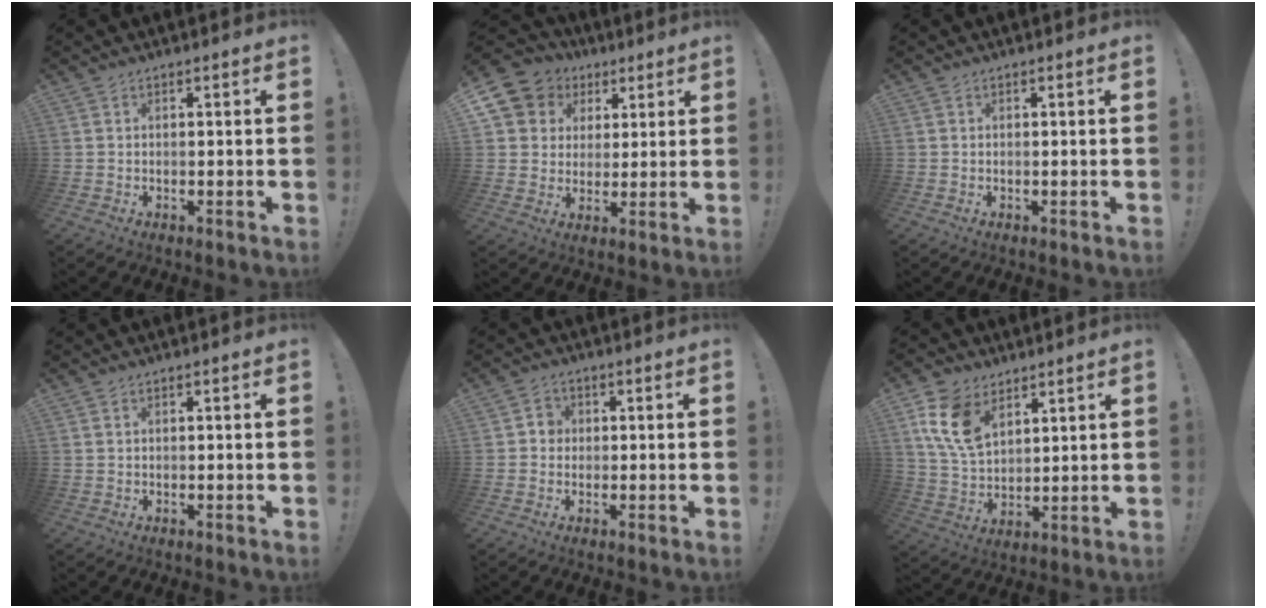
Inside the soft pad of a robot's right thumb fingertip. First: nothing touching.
{"total": 9.8, "force": [4.1, 8.4, 2.7], "torque": [-0.037, -0.027, 0.084]}
{"total": 0.0}
{"total": 0.5, "force": [0.3, 0.2, 0.4], "torque": [-0.014, 0.003, 0.006]}
{"total": 3.3, "force": [-0.3, 3.0, 1.3], "torque": [-0.020, 0.009, -0.005]}
{"total": 13.3, "force": [6.9, 8.2, 7.8], "torque": [-0.163, -0.022, 0.134]}